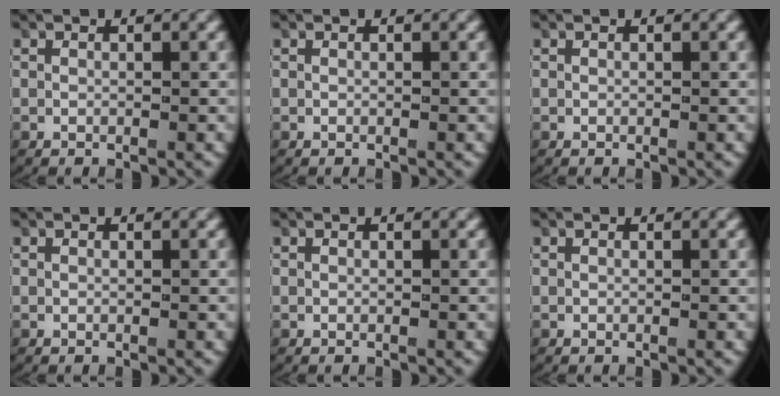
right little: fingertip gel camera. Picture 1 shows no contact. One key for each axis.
{"total": 0.0}
{"total": 0.0}
{"total": 0.0}
{"total": 0.0}
{"total": 0.0}